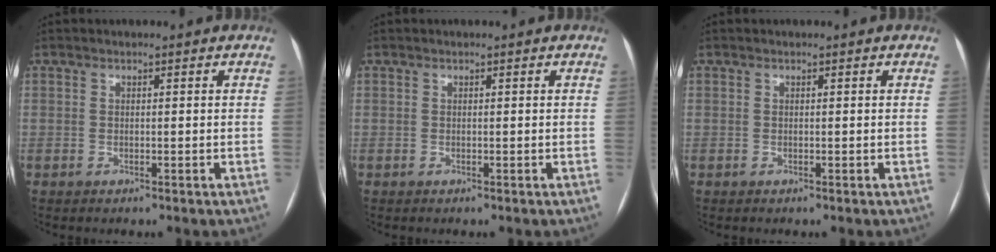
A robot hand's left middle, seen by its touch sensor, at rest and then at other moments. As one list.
[{"total": 0.0}, {"total": 0.0}]